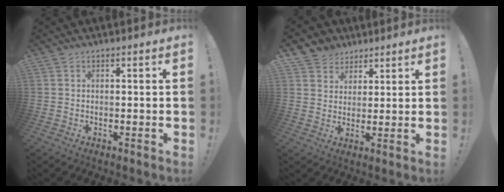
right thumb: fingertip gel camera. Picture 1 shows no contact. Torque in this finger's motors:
{"motor_torque": [-0.09, 1.03, 0.14, 0.02, 0.03]}